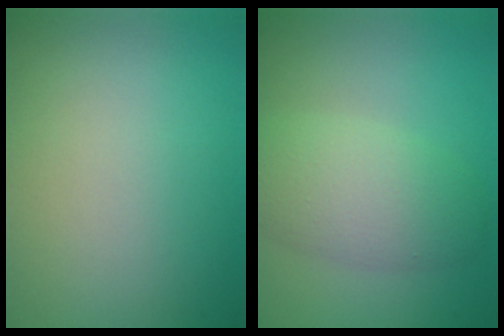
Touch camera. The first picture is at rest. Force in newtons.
{"total": 4.8, "press": 4.8, "slide": 0.2}